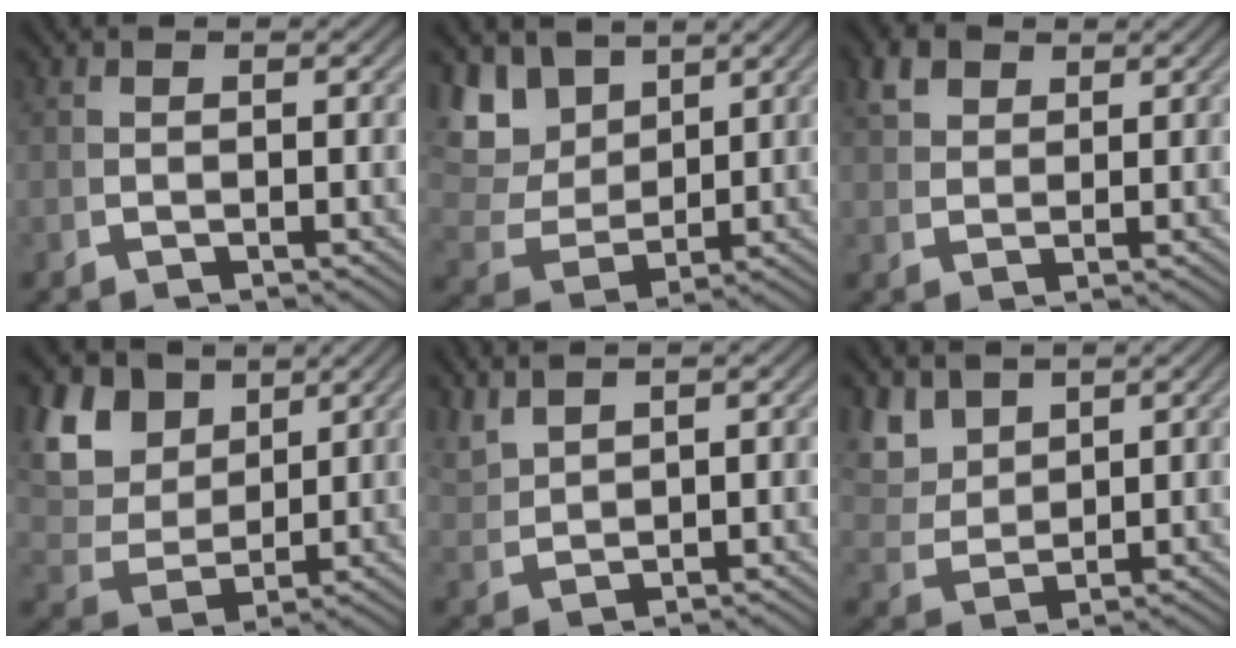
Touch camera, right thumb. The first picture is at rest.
{"total": 9.3, "force": [2.2, 7.2, 5.4], "torque": [-0.139, -0.017, 0.043]}
{"total": 3.5, "force": [2.7, 1.7, 1.4], "torque": [-0.023, 0.004, 0.054]}
{"total": 10.1, "force": [2.9, 7.6, 6.1], "torque": [-0.146, -0.013, 0.053]}
{"total": 2.9, "force": [2.6, 0.6, 1.1], "torque": [-0.026, 0.005, 0.063]}
{"total": 4.7, "force": [2.5, 3.0, 2.6], "torque": [-0.070, -0.014, 0.061]}